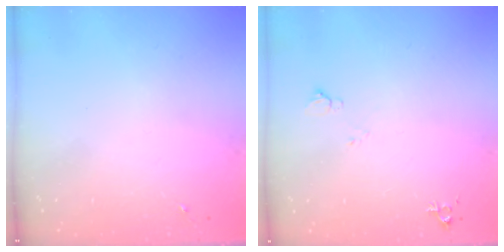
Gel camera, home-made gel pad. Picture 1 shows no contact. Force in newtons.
{"total": 5.2, "press": 5.1, "slide": 1.1}